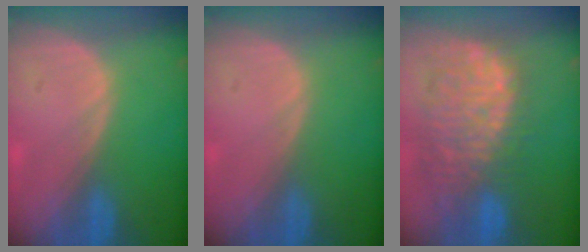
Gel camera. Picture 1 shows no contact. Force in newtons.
{"total": 0.0}
{"total": 11.8, "press": 10.6, "slide": 5.2}